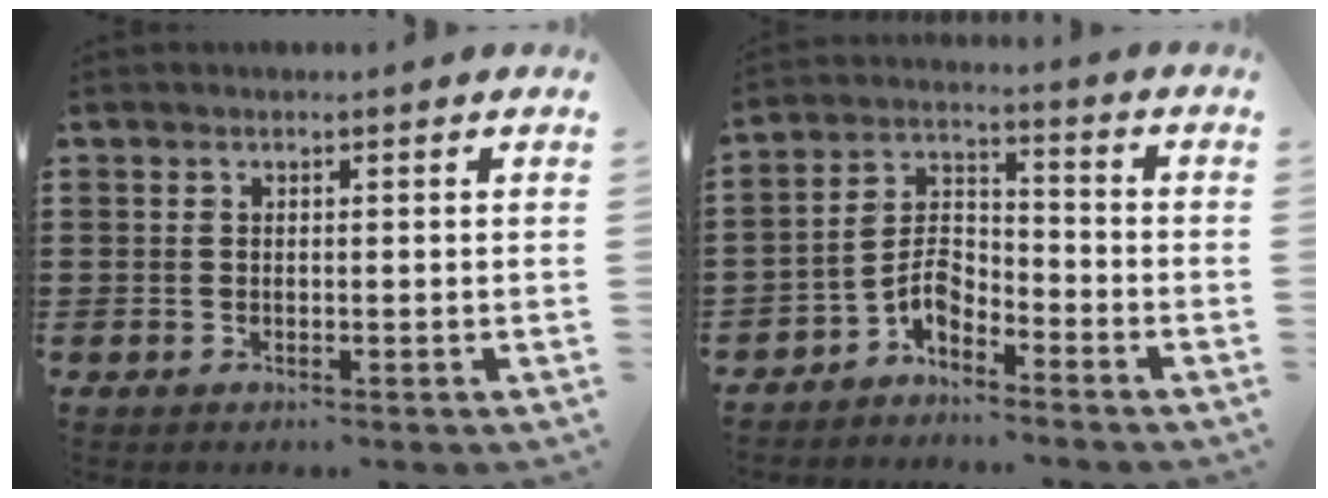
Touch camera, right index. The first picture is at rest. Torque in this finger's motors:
{"motor_torque": [2.14, 0.00, -0.02, -0.08]}